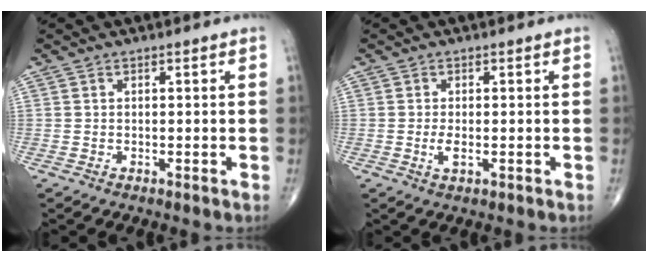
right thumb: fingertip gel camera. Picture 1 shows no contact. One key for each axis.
{"total": 2.2, "fx": -0.5, "fy": 0.8, "fz": 2.0, "tx": -0.043, "ty": -0.005, "tz": -0.009}